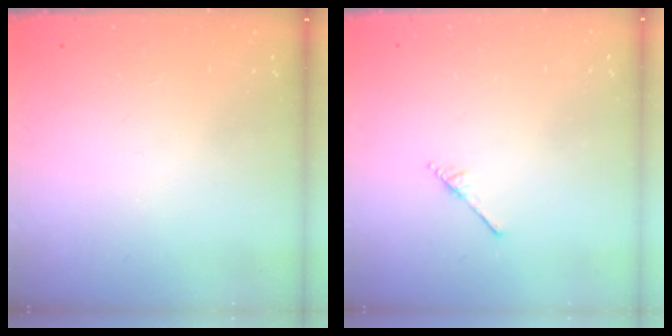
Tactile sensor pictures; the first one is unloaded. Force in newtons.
{"total": 2.5, "press": 2.4, "slide": 0.3}